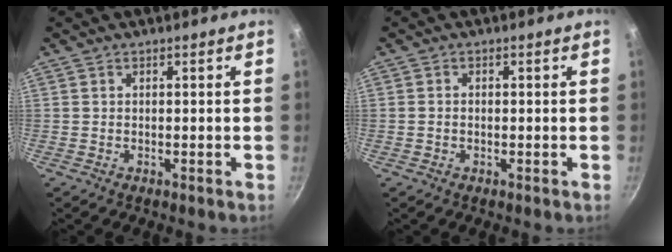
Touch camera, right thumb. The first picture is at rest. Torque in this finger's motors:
{"motor_torque": [0.14, -0.08, -0.44, 0.00, -0.02]}